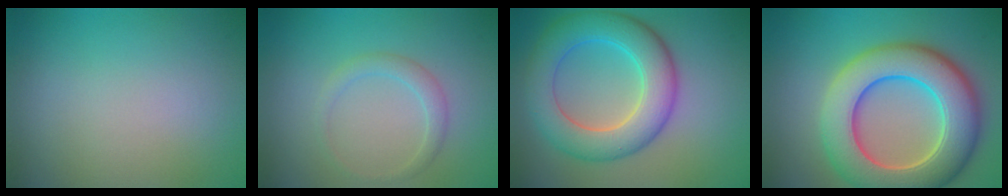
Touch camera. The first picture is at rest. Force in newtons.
{"total": 1.7, "press": 1.7, "slide": 0.2}
{"total": 7.7, "press": 7.7, "slide": 0.0}
{"total": 11.2, "press": 11.1, "slide": 0.9}